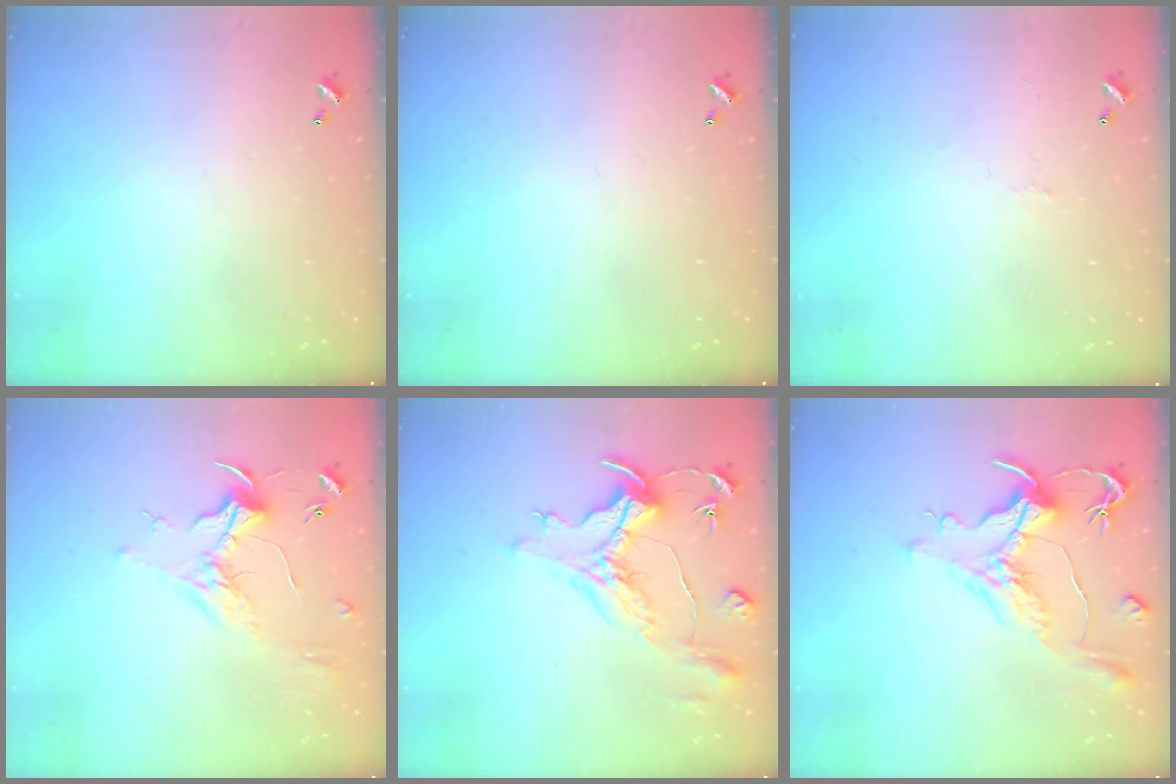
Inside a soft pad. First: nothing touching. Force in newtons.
{"total": 0.0}
{"total": 1.6, "press": 1.5, "slide": 0.5}
{"total": 2.0, "press": 1.8, "slide": 0.7}
{"total": 1.5, "press": 0.8, "slide": 1.2}
{"total": 1.1, "press": 0.2, "slide": 1.1}